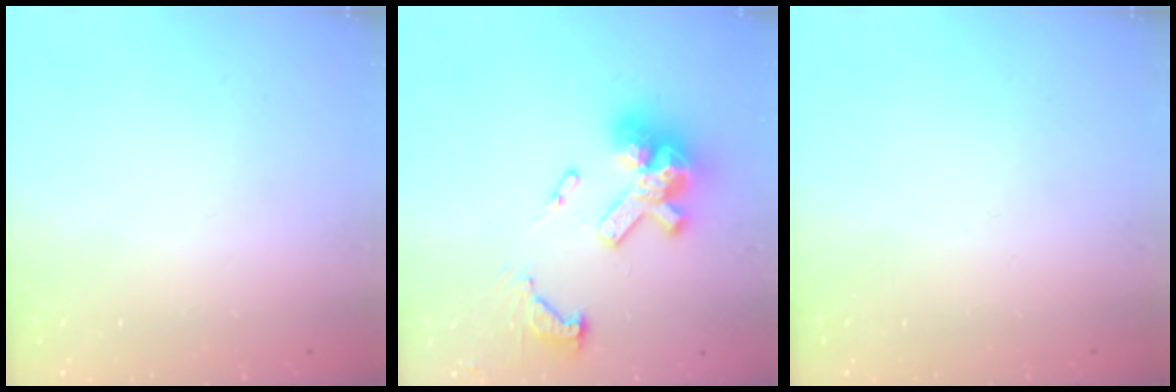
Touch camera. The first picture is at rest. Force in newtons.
{"total": 18.5, "press": 18.3, "slide": 2.4}
{"total": 0.0}